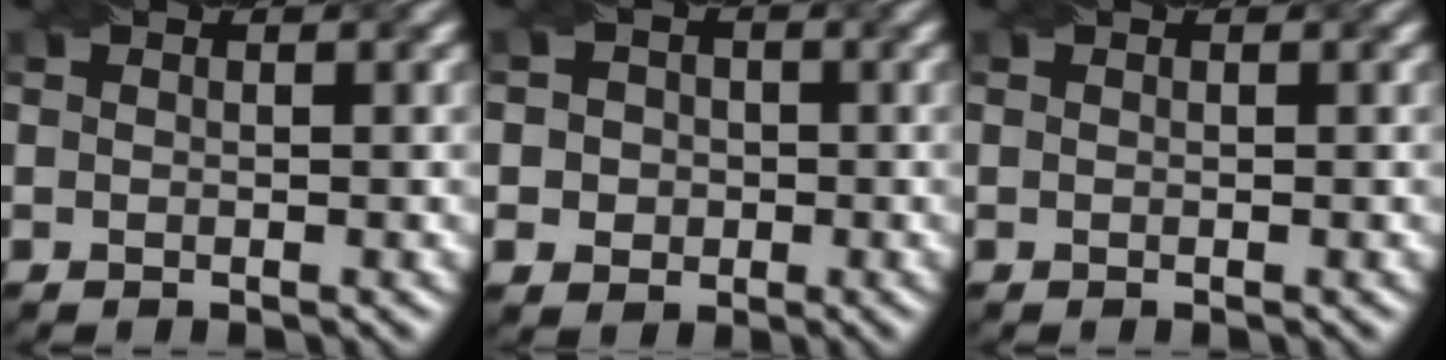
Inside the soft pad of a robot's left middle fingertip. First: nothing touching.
{"total": 3.5, "force": [0.0, 3.3, 1.2], "torque": [-0.001, 0.013, -0.015]}
{"total": 0.0}